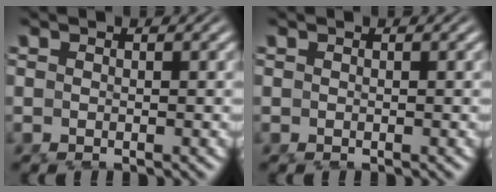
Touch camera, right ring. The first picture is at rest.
{"total": 0.0}